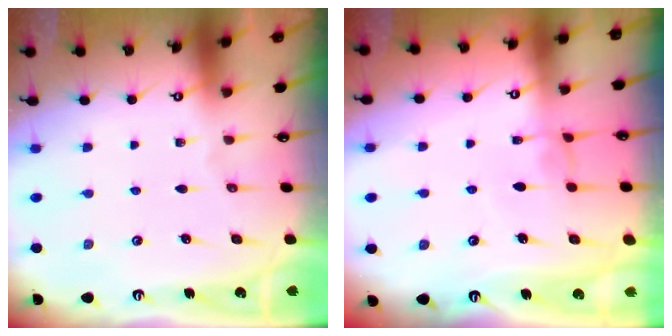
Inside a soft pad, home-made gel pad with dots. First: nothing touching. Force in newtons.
{"total": 1.0, "press": 0.7, "slide": 0.7}